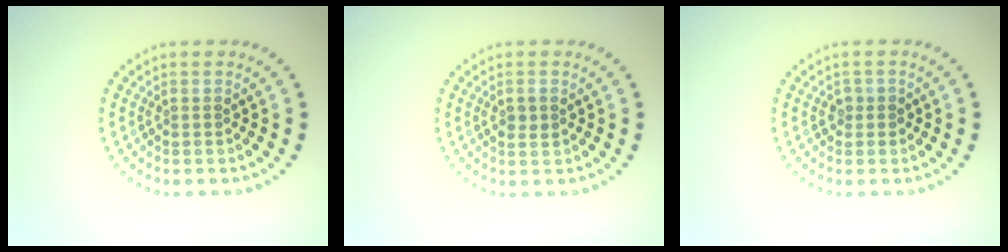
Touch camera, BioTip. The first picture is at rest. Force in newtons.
{"total": 1.2, "press": 1.2, "slide": 0.2}
{"total": 1.2, "press": 1.0, "slide": 0.6}